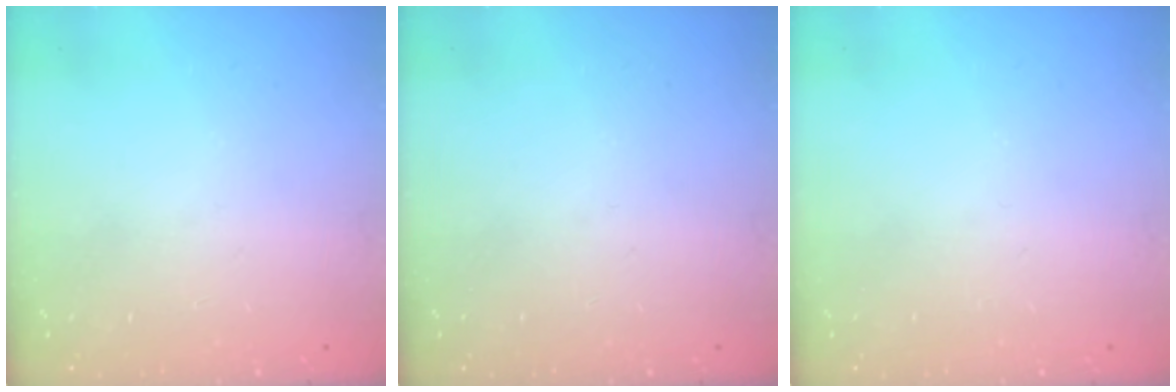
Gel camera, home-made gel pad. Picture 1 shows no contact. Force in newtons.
{"total": 0.0}
{"total": 0.0}